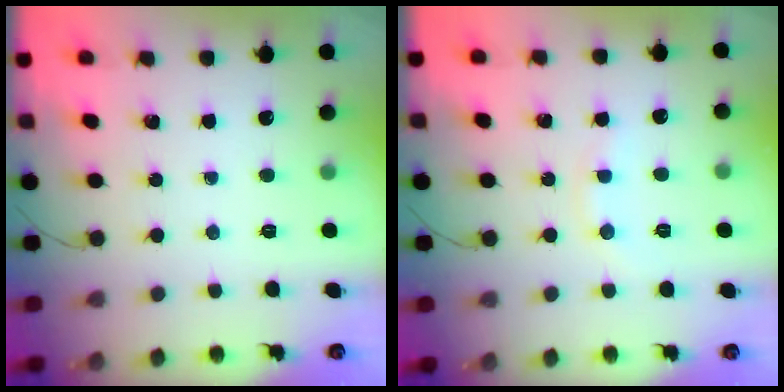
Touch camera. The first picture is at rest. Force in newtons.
{"total": 5.2, "press": 5.2, "slide": 0.7}